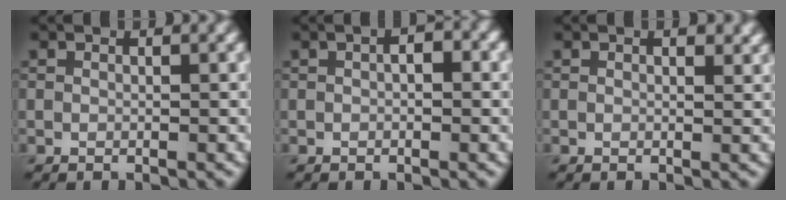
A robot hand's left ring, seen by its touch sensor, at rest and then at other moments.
{"total": 1.8, "force": [0.3, 0.8, 1.6], "torque": [-0.021, 0.001, 0.001]}
{"total": 1.2, "force": [0.7, 0.4, 0.9], "torque": [-0.009, 0.000, 0.013]}